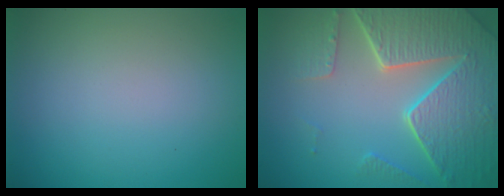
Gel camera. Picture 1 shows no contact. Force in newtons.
{"total": 8.4, "press": 6.1, "slide": 5.8}